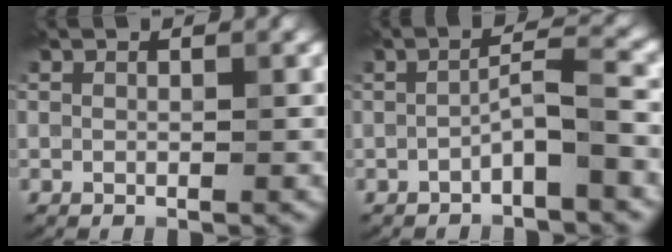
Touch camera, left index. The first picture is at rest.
{"total": 2.6, "force": [-1.2, 0.2, 2.3], "torque": [-0.040, 0.016, -0.026]}